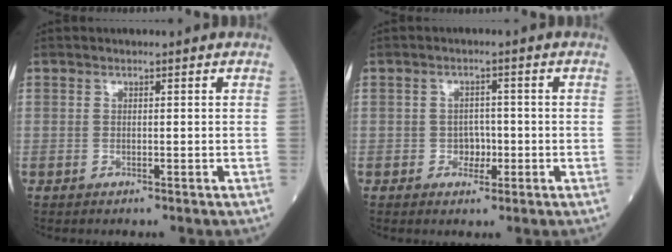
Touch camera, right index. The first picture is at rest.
{"total": 1.8, "force": [-0.5, 1.4, 1.1], "torque": [-0.010, 0.005, -0.006]}